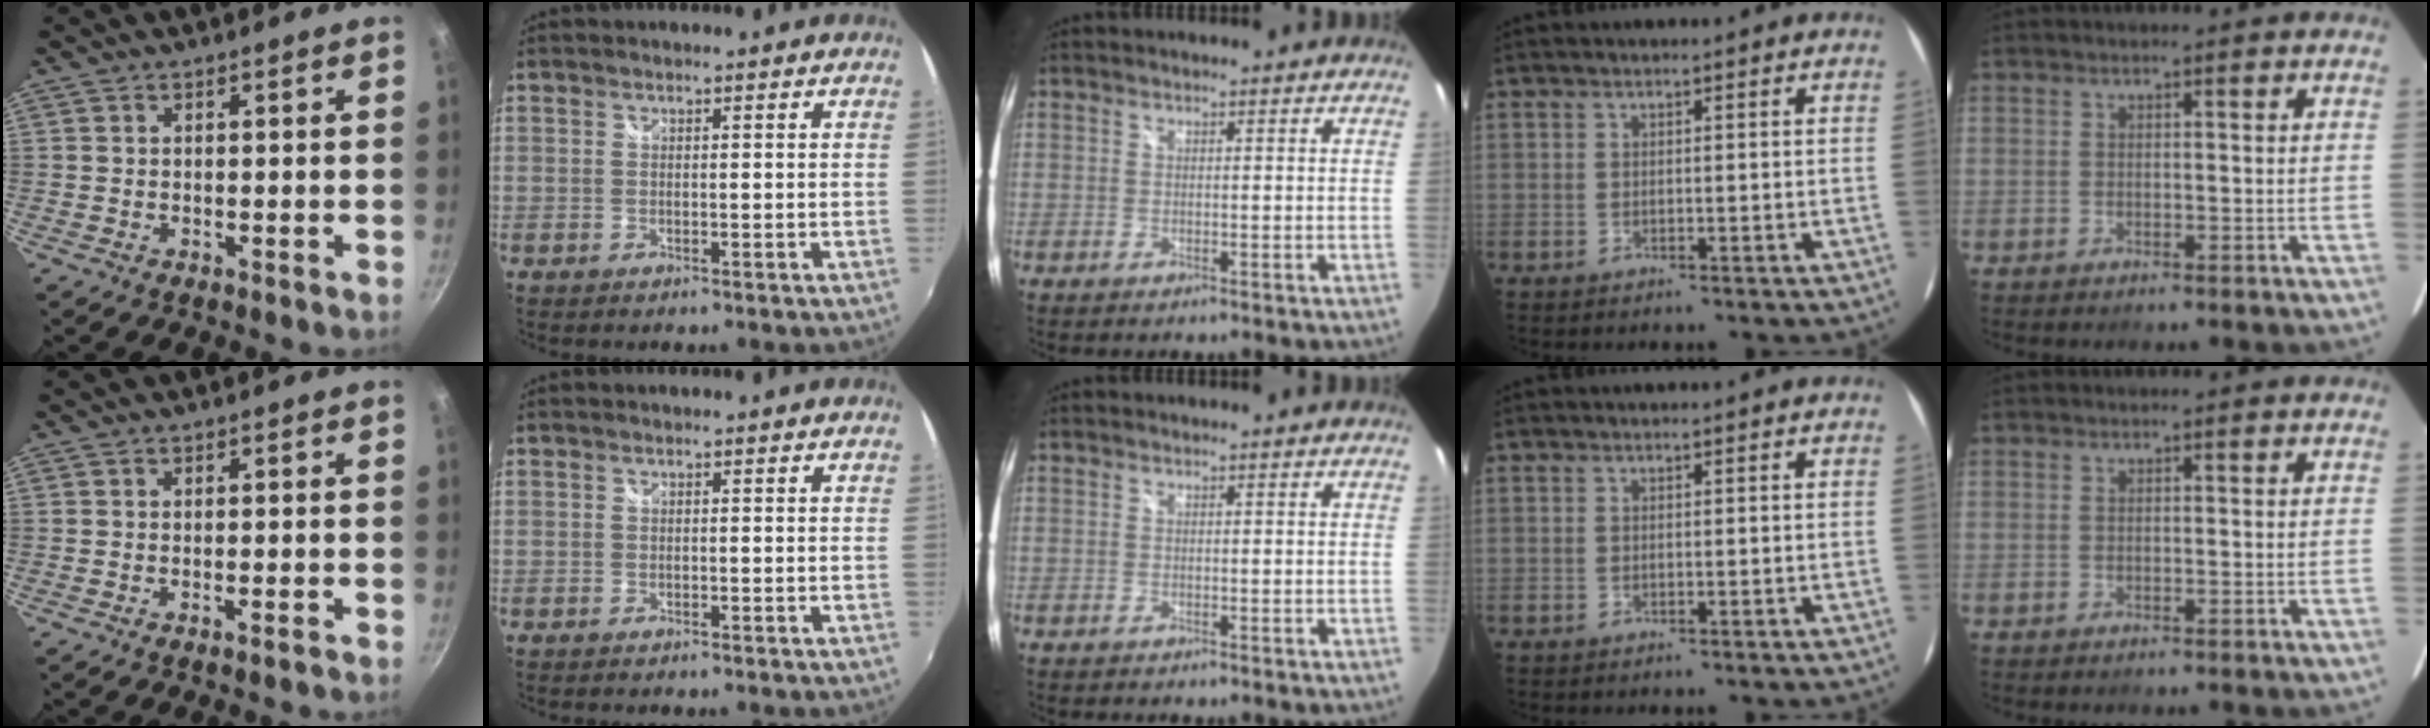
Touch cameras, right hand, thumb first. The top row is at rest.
{"thumb": {"total": 1.3, "force": [-1.0, -0.1, 0.8], "torque": [-0.020, 0.007, -0.015]}, "index": {"total": 0.6, "force": [-0.5, 0.2, 0.2], "torque": [-0.005, -0.003, -0.011]}}